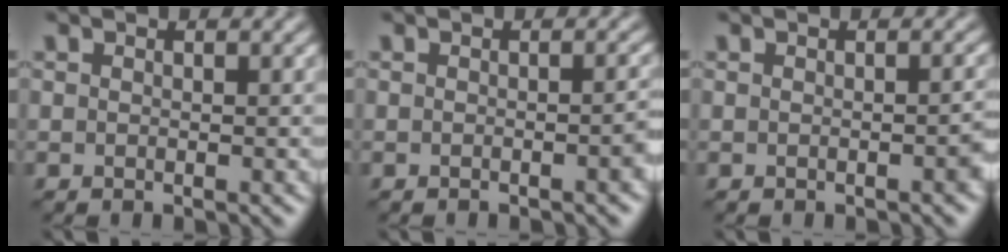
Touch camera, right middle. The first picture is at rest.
{"total": 1.4, "force": [-0.7, 0.2, 1.2], "torque": [-0.011, 0.004, -0.011]}
{"total": 1.0, "force": [-0.4, 0.2, 0.9], "torque": [-0.012, 0.003, -0.004]}